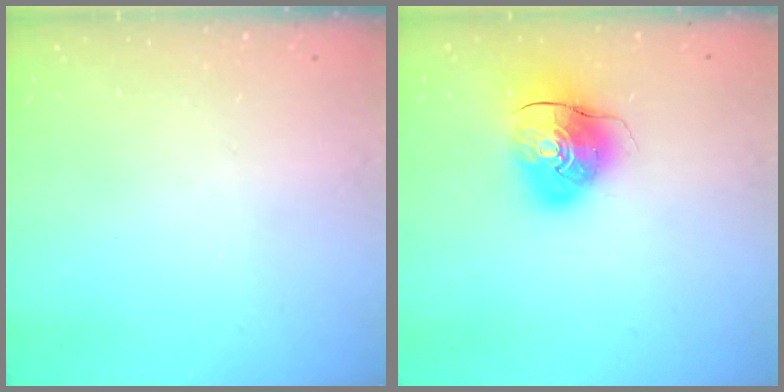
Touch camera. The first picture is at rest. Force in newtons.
{"total": 10.6, "press": 10.5, "slide": 1.8}